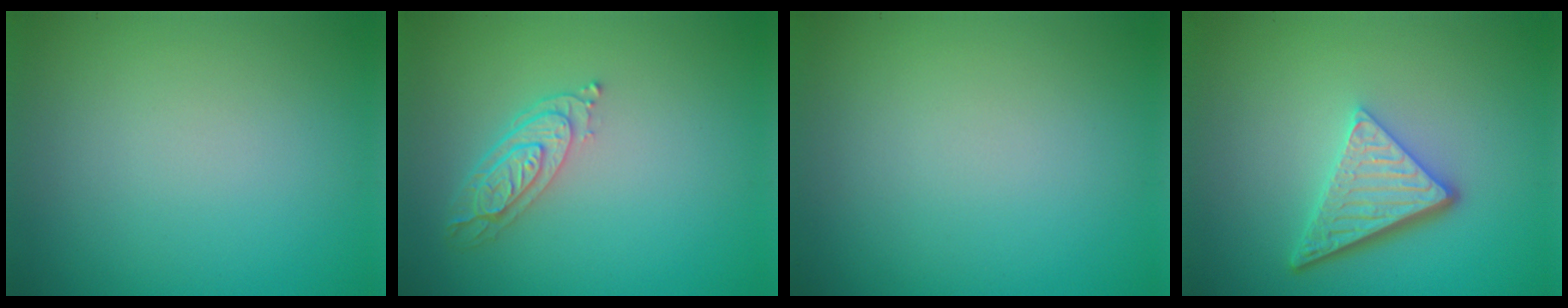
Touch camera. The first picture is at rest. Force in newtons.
{"total": 3.4, "press": 2.7, "slide": 2.1}
{"total": 0.0}
{"total": 4.9, "press": 3.5, "slide": 3.4}